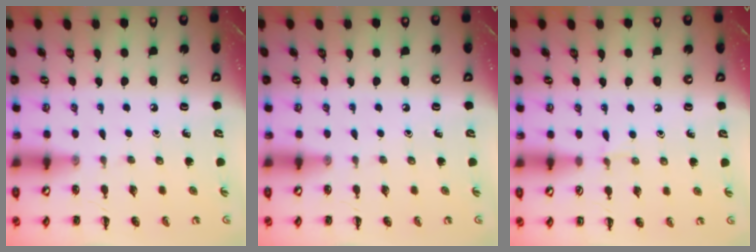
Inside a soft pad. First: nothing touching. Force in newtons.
{"total": 0.0}
{"total": 3.8, "press": 3.5, "slide": 1.3}